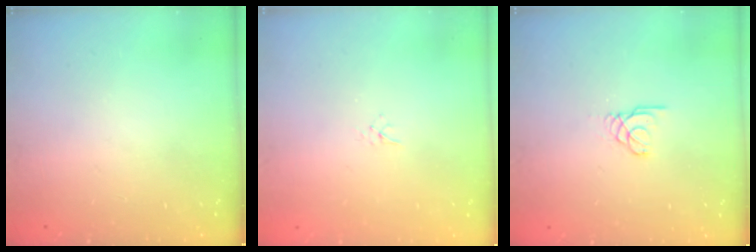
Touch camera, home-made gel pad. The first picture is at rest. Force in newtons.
{"total": 1.5, "press": 1.5, "slide": 0.1}
{"total": 1.7, "press": 1.7, "slide": 0.2}